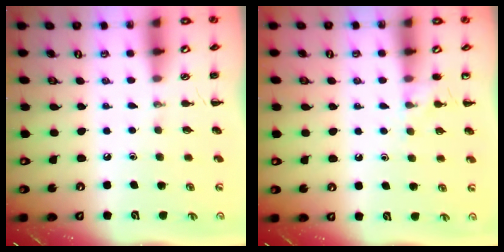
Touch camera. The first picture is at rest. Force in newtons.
{"total": 6.4, "press": 6.1, "slide": 1.9}